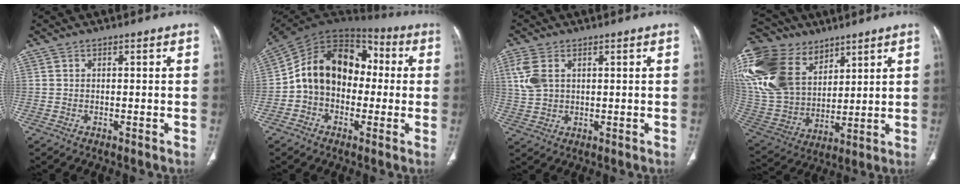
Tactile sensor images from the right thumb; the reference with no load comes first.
{"total": 17.0, "force": [-0.3, 12.7, 11.3], "torque": [-0.151, 0.050, -0.018]}
{"total": 6.1, "force": [2.1, 3.9, 4.2], "torque": [-0.105, 0.003, 0.048]}
{"total": 30.9, "force": [15.2, 20.3, 17.5], "torque": [-0.416, 0.024, 0.309]}